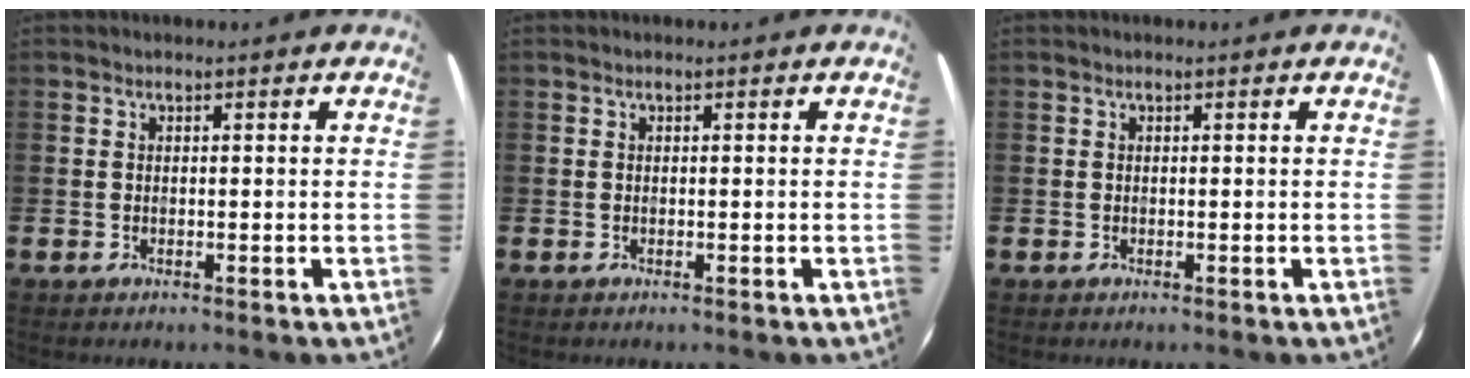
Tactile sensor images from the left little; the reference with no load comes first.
{"total": 0.0}
{"total": 0.0}